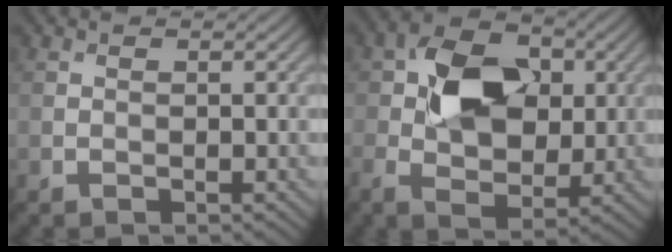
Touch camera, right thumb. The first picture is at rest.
{"total": 10.2, "force": [1.2, 6.7, 7.6], "torque": [-0.144, 0.009, 0.012]}